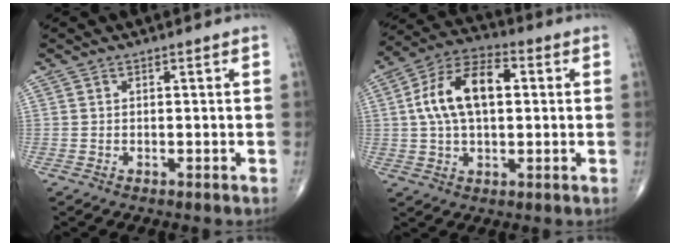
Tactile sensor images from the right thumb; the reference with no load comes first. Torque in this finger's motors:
{"motor_torque": [0.14, 0.14, 0.16, -0.08, 0.11]}